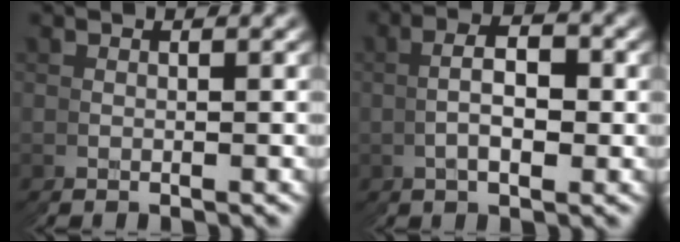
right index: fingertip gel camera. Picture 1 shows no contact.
{"total": 5.3, "force": [0.8, 2.8, 4.4], "torque": [-0.055, 0.009, 0.004]}